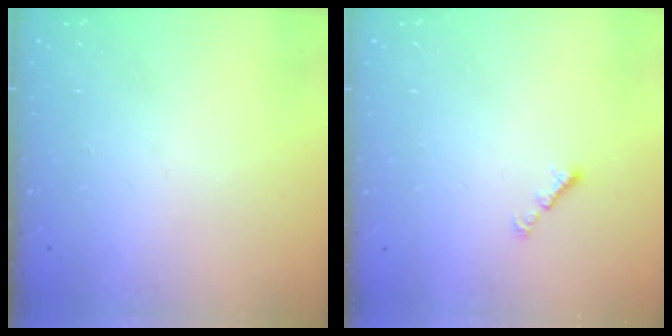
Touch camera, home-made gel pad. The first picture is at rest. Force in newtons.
{"total": 1.3, "press": 1.2, "slide": 0.5}